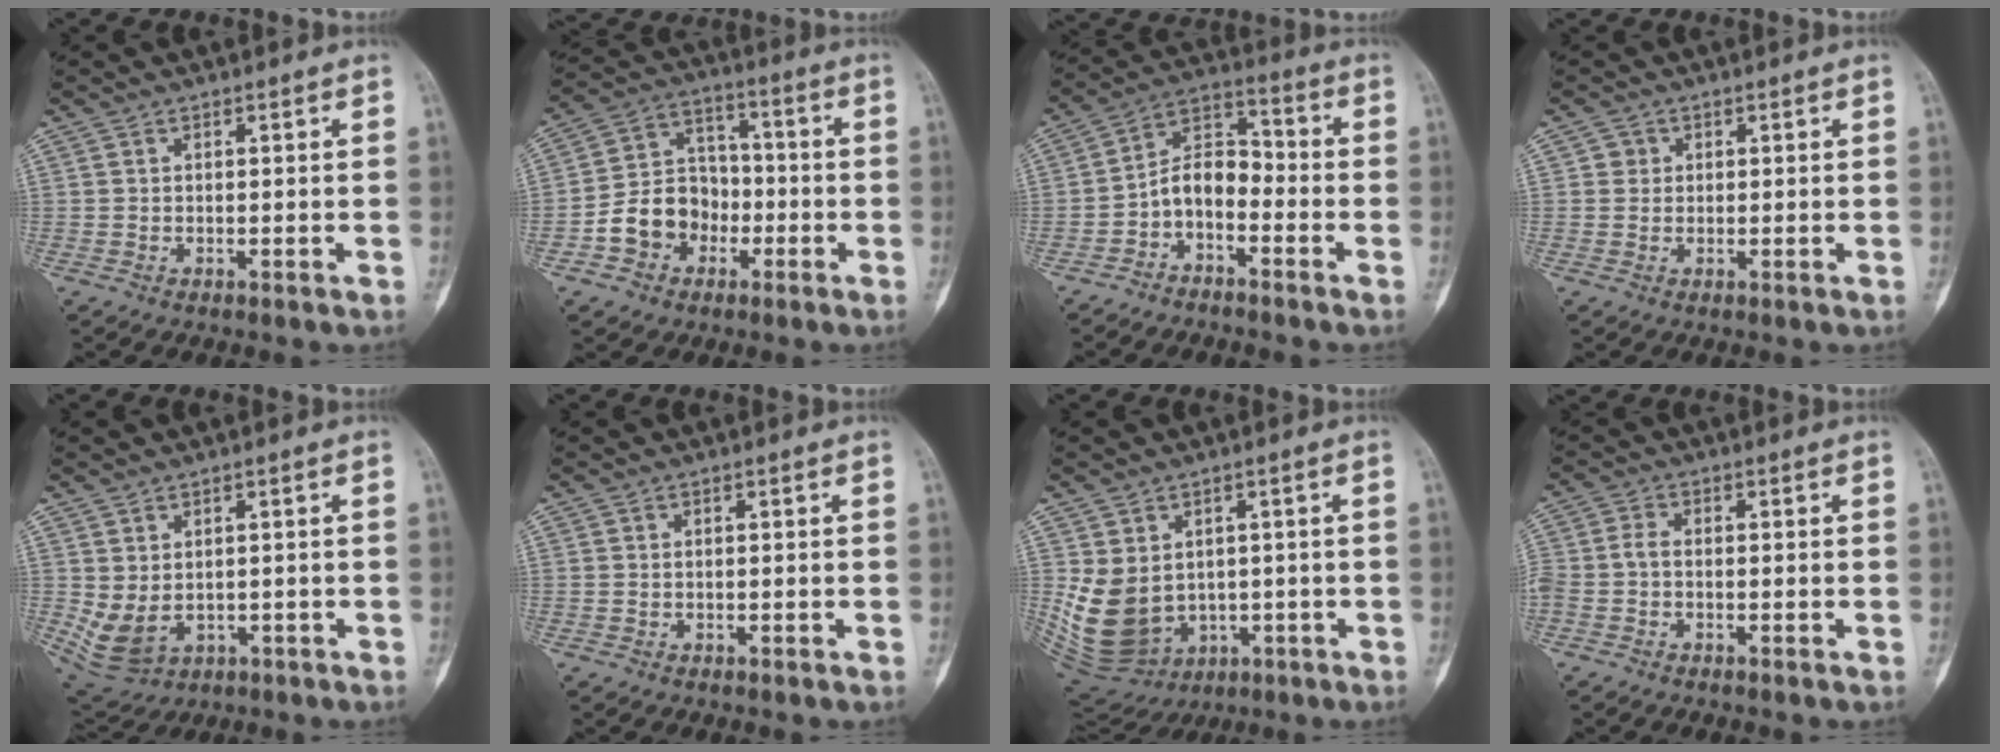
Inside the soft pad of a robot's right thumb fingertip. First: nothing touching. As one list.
[{"total": 11.4, "force": [-3.9, 9.5, 5.0], "torque": [-0.052, 0.046, -0.071]}, {"total": 8.1, "force": [-3.5, 4.9, 5.4], "torque": [-0.084, 0.062, -0.077]}, {"total": 1.6, "force": [0.4, 1.6, 0.2], "torque": [0.006, 0.002, 0.002]}, {"total": 7.0, "force": [-0.2, 5.0, 4.9], "torque": [-0.093, -0.002, 0.021]}, {"total": 0.0}, {"total": 12.6, "force": [-0.4, 10.3, 7.3], "torque": [-0.127, -0.001, 0.030]}, {"total": 3.0, "force": [-1.1, 1.6, 2.3], "torque": [-0.066, 0.008, -0.027]}]